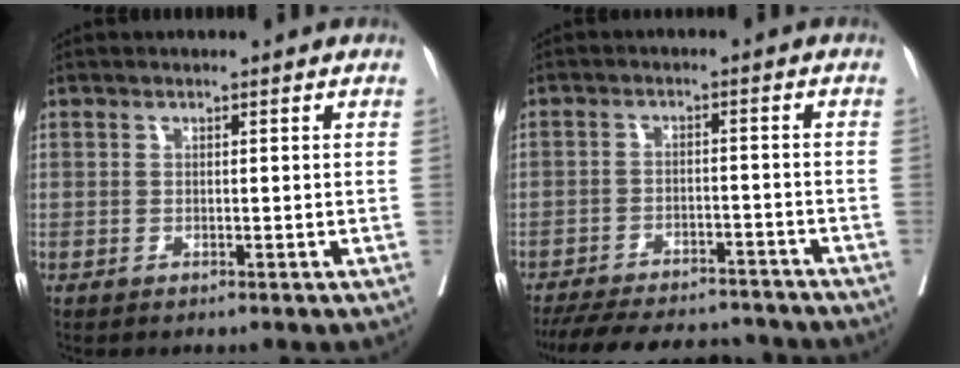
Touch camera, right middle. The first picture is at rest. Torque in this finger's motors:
{"motor_torque": [1.06, -1.08, 0.29, 0.08]}